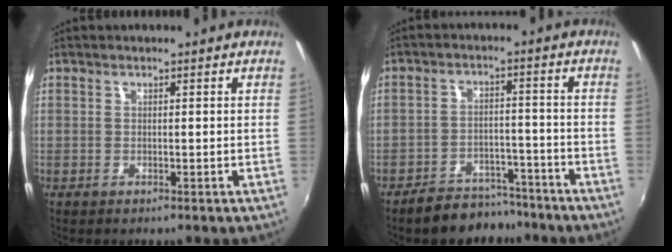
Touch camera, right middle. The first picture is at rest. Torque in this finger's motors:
{"motor_torque": [1.08, -1.06, 0.14, 0.08]}